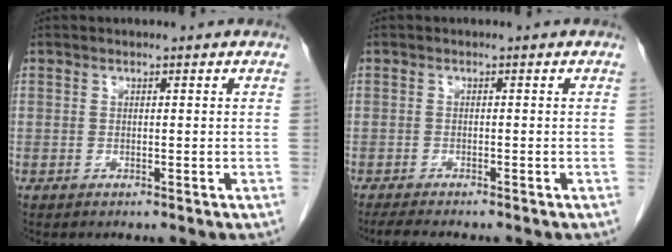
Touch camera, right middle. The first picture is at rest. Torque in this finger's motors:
{"motor_torque": [0.17, -0.09, 0.00, 0.01]}